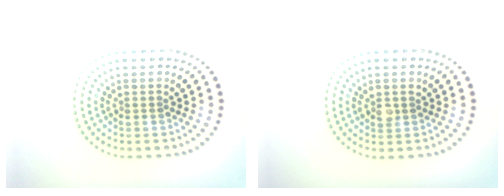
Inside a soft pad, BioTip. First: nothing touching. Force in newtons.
{"total": 1.3, "press": 1.2, "slide": 0.5}